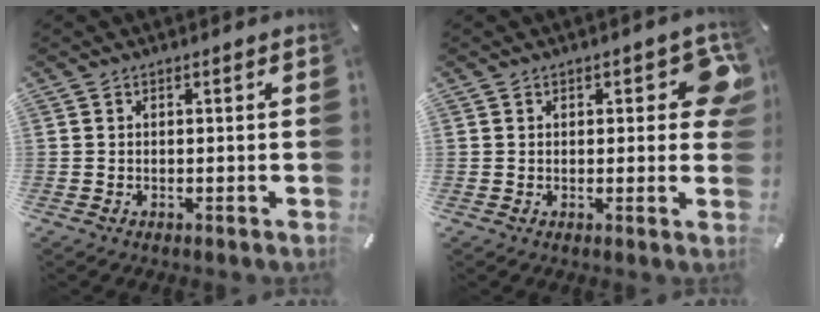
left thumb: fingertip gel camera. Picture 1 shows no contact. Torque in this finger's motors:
{"motor_torque": [0.27, 0.11, 0.24, 0.09, 0.01]}